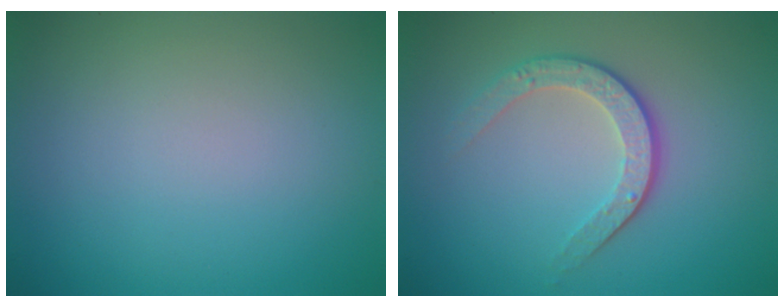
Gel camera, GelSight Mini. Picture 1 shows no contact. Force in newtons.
{"total": 3.3, "press": 2.5, "slide": 2.1}